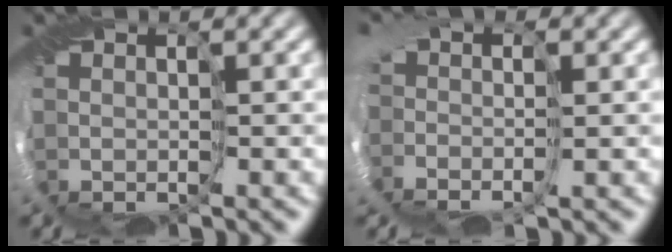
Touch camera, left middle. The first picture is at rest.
{"total": 3.2, "force": [-0.7, 2.3, 2.1], "torque": [-0.031, 0.002, -0.011]}